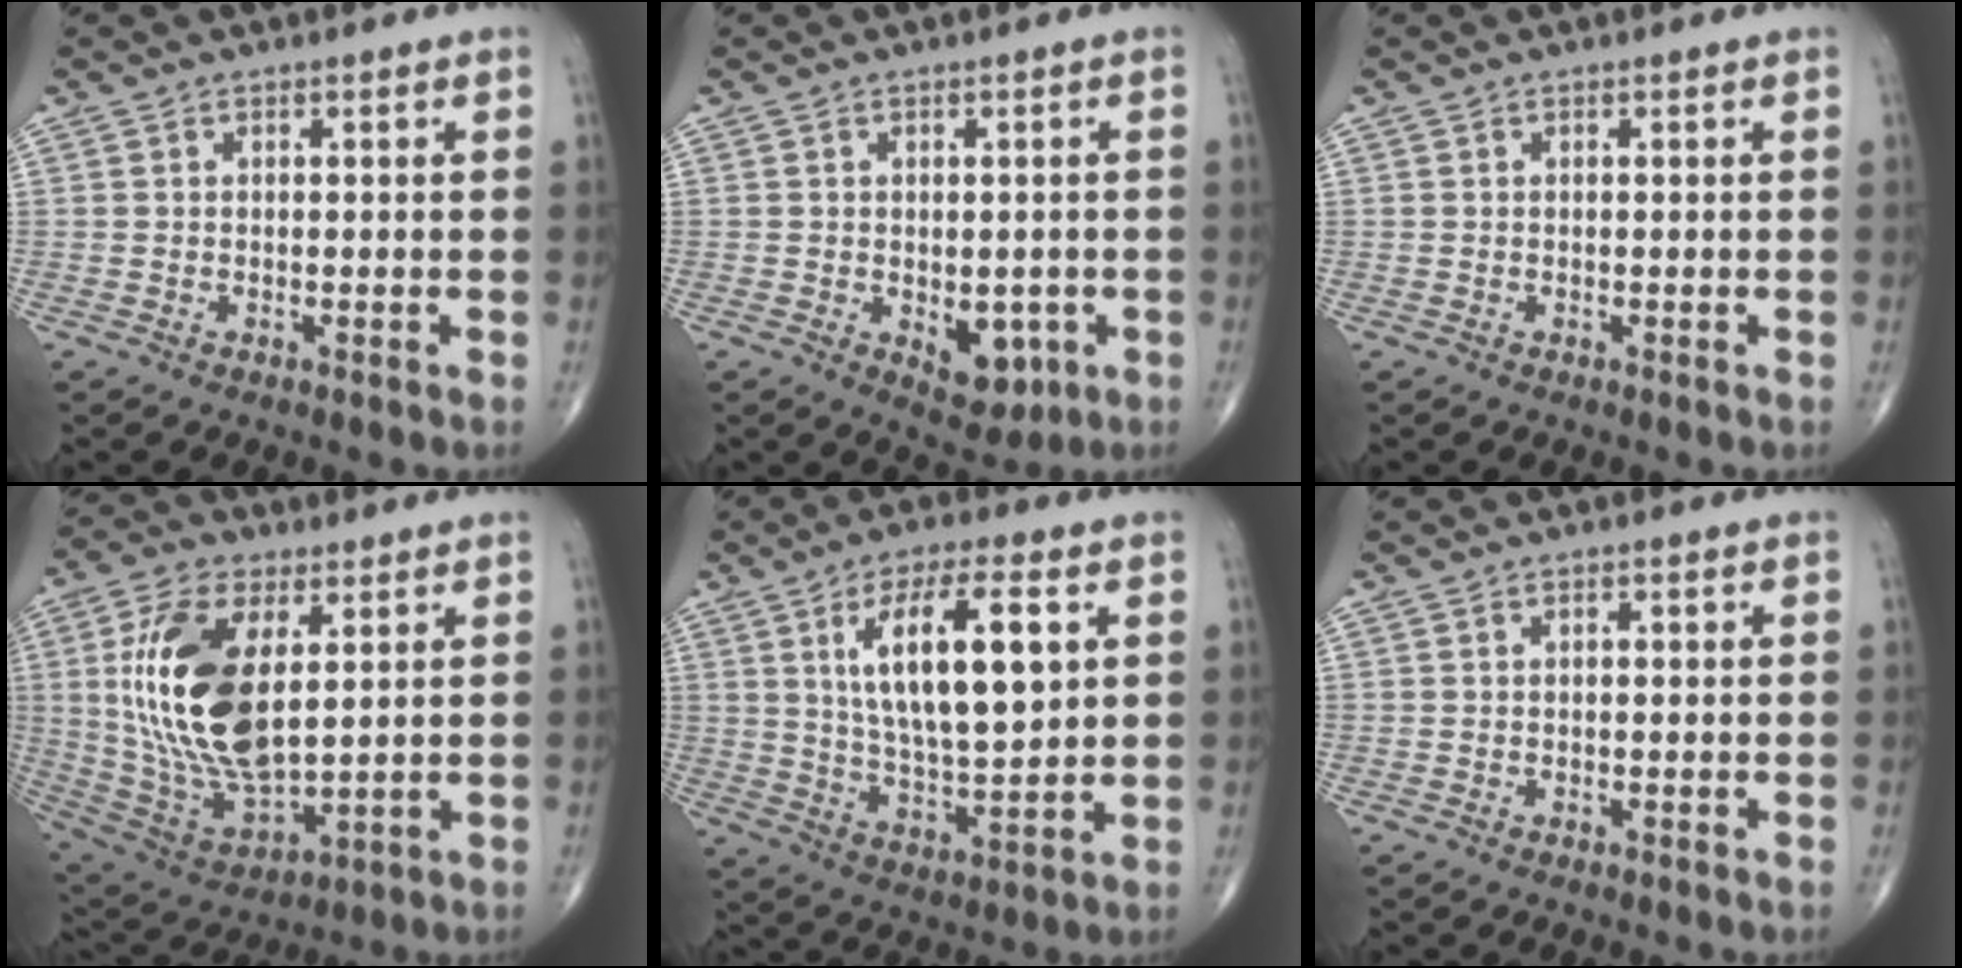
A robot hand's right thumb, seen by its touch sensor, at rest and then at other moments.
{"total": 6.6, "force": [-1.7, 4.0, 5.0], "torque": [-0.037, -0.005, -0.011]}
{"total": 0.0}
{"total": 20.6, "force": [4.0, 10.2, 17.4], "torque": [-0.340, -0.021, 0.083]}
{"total": 16.3, "force": [4.6, 5.6, 14.6], "torque": [-0.239, -0.013, 0.087]}
{"total": 0.7, "force": [0.1, 0.3, 0.6], "torque": [-0.010, 0.002, 0.001]}